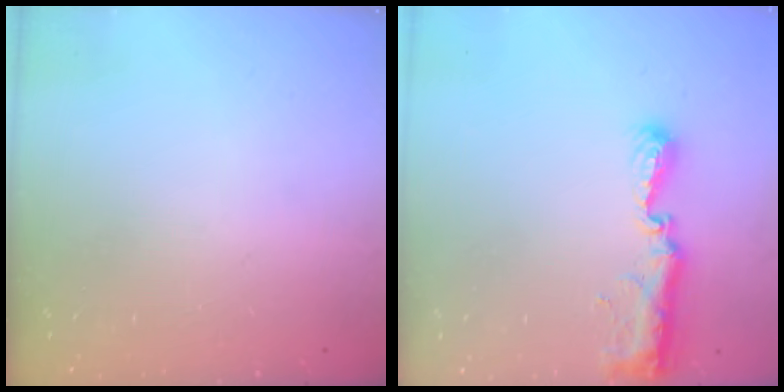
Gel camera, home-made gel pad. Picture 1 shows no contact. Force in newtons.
{"total": 8.9, "press": 8.9, "slide": 0.8}